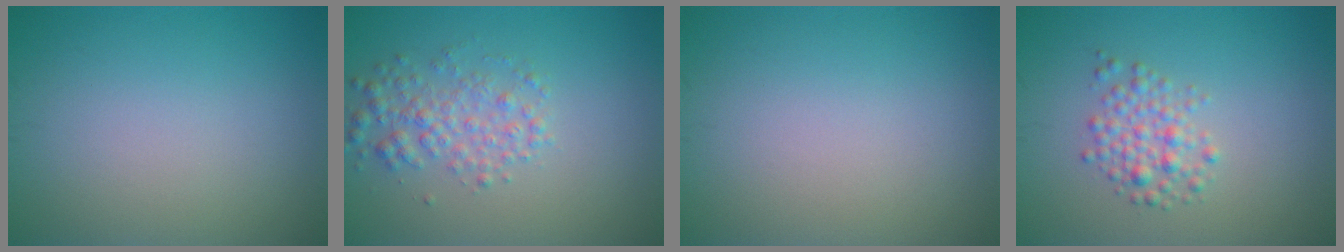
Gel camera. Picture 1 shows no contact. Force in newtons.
{"total": 2.9, "press": 2.9, "slide": 0.1}
{"total": 0.0}
{"total": 2.6, "press": 2.6, "slide": 0.1}